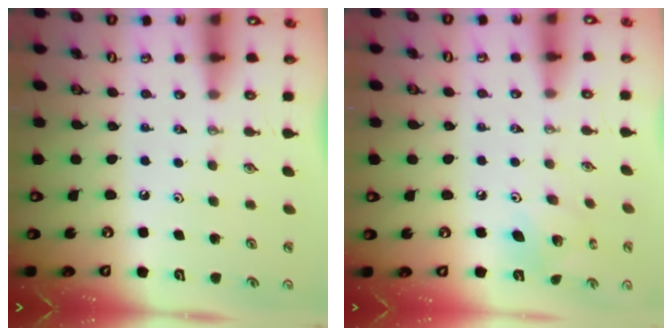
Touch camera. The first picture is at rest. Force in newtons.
{"total": 8.3, "press": 8.3, "slide": 0.3}